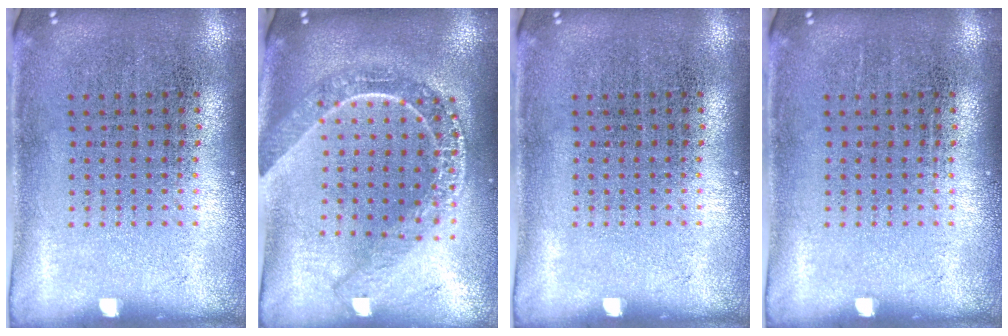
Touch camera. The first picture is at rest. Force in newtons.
{"total": 2.2, "press": 1.8, "slide": 1.2}
{"total": 0.0}
{"total": 0.0}